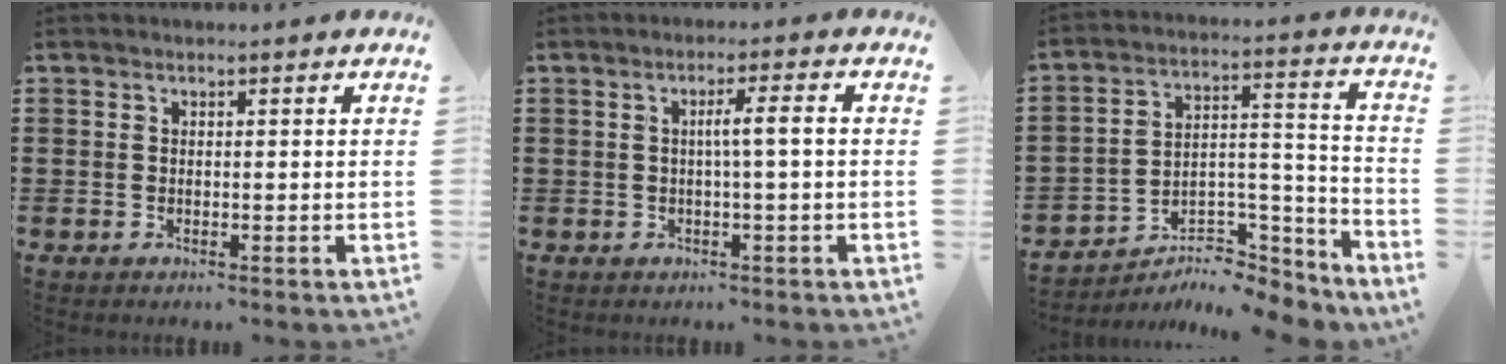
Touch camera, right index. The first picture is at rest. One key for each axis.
{"total": 3.3, "fx": -0.2, "fy": -0.3, "fz": 3.3, "tx": -0.059, "ty": -0.005, "tz": -0.007}
{"total": 6.7, "fx": -5.9, "fy": 2.5, "fz": 2.1, "tx": -0.029, "ty": 0.013, "tz": -0.111}